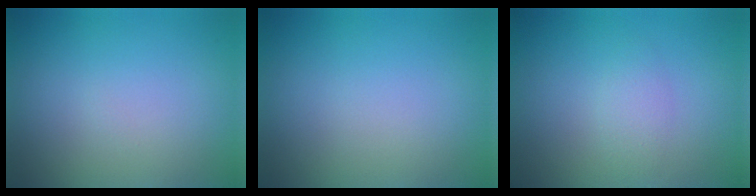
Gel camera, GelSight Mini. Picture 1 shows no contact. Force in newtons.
{"total": 0.0}
{"total": 1.5, "press": 1.5, "slide": 0.0}